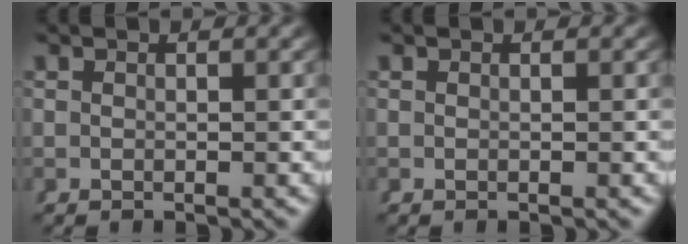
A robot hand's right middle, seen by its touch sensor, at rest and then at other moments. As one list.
[{"total": 0.0}]